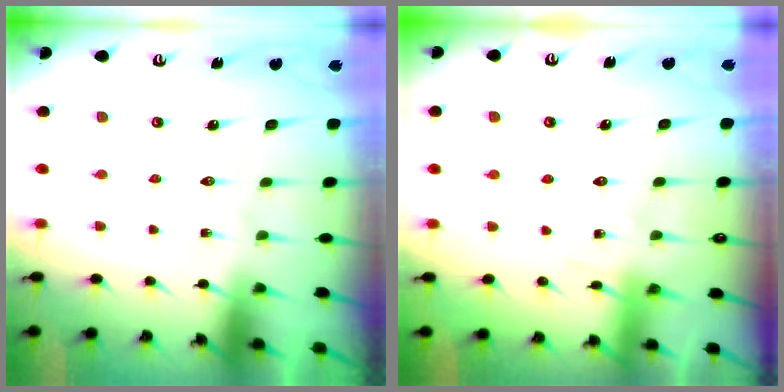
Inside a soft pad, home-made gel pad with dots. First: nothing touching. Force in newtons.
{"total": 4.1, "press": 4.0, "slide": 0.5}